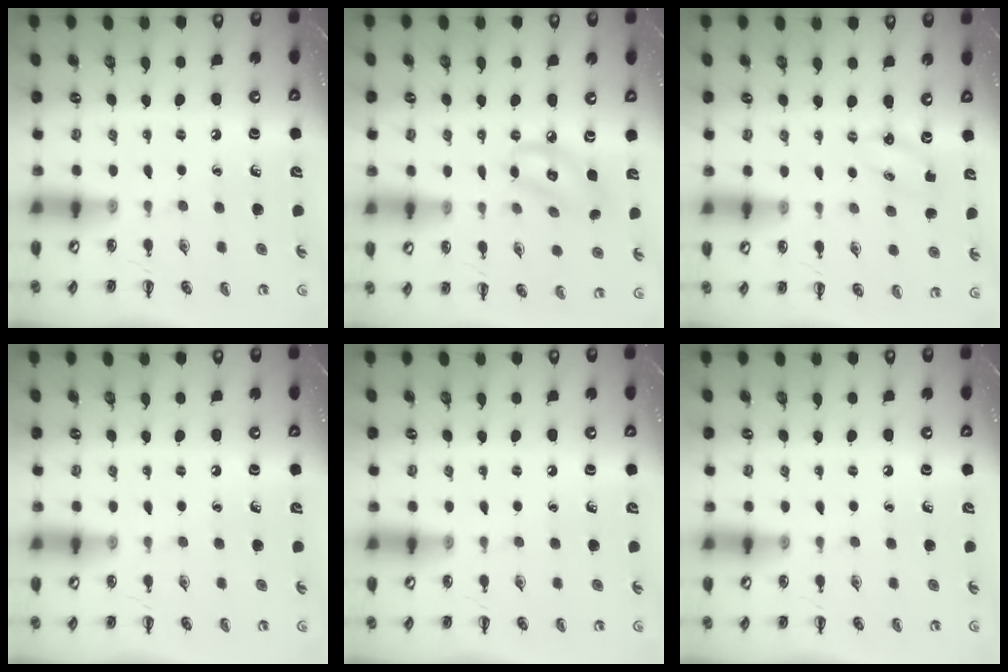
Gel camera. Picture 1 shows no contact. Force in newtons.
{"total": 8.4, "press": 8.3, "slide": 0.6}
{"total": 2.9, "press": 2.8, "slide": 0.7}
{"total": 0.0}
{"total": 0.0}
{"total": 0.0}